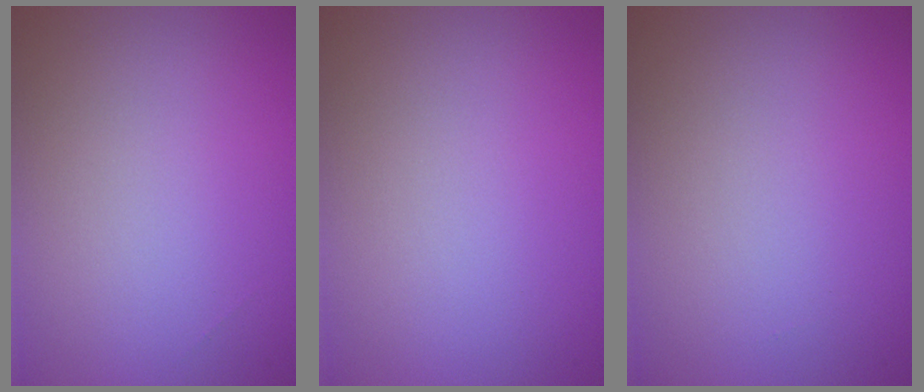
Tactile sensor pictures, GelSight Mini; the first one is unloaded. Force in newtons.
{"total": 0.0}
{"total": 0.0}